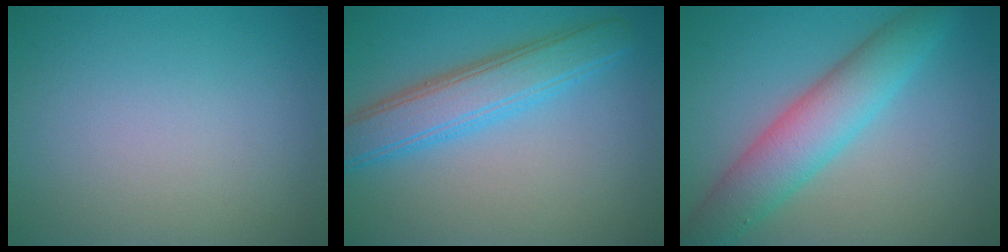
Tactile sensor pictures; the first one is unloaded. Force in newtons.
{"total": 5.3, "press": 5.3, "slide": 0.1}
{"total": 6.1, "press": 6.1, "slide": 0.1}